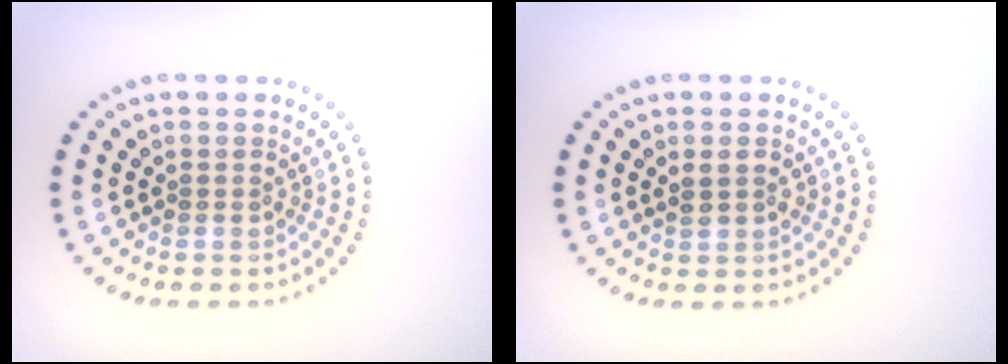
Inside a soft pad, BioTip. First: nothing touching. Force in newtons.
{"total": 1.4, "press": 1.4, "slide": 0.2}